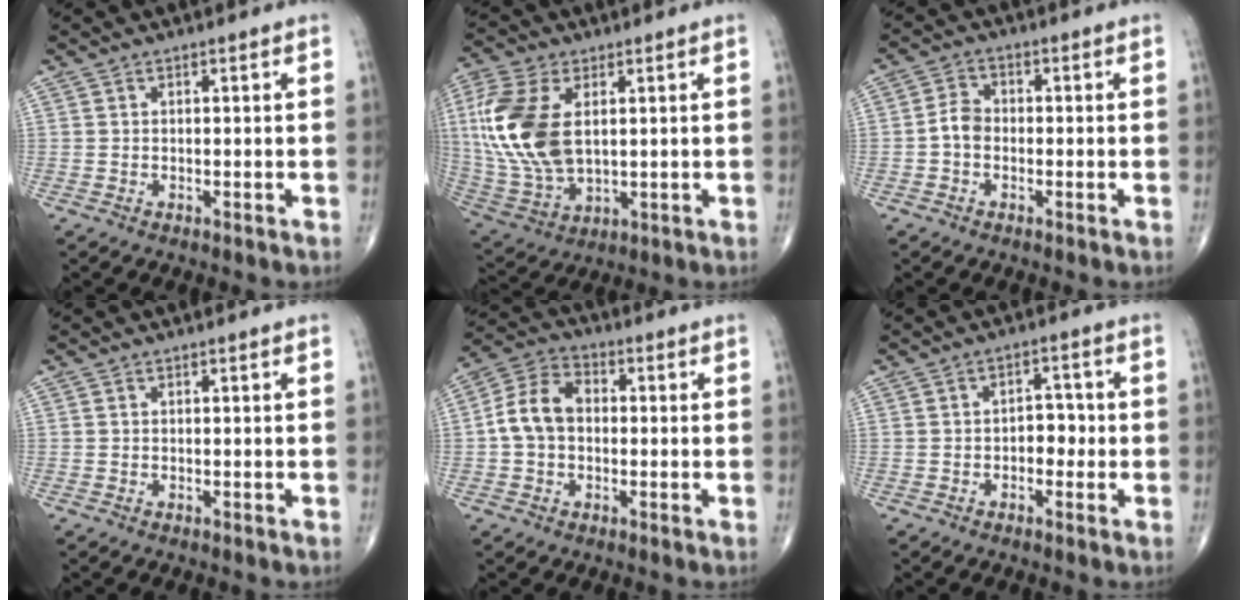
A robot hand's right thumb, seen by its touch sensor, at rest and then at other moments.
{"total": 18.1, "force": [3.1, 10.3, 14.6], "torque": [-0.329, -0.014, 0.065]}
{"total": 3.7, "force": [-0.9, 2.8, 2.3], "torque": [-0.034, 0.014, -0.027]}
{"total": 0.0}
{"total": 8.9, "force": [-0.2, 6.5, 6.0], "torque": [-0.107, 0.031, -0.016]}
{"total": 3.7, "force": [-0.8, 2.5, 2.7], "torque": [-0.015, 0.014, -0.018]}